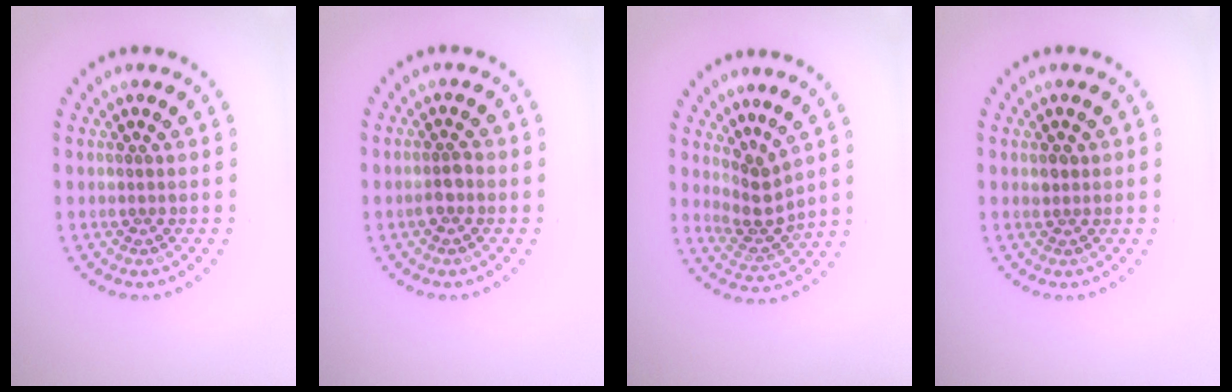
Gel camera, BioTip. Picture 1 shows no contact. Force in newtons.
{"total": 1.3, "press": 1.2, "slide": 0.5}
{"total": 2.6, "press": 1.8, "slide": 1.9}
{"total": 0.9, "press": 0.8, "slide": 0.5}